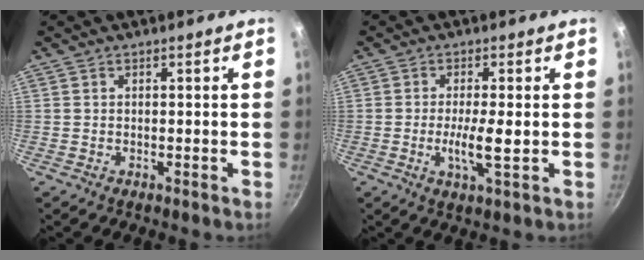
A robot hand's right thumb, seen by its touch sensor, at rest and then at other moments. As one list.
[{"total": 5.4, "force": [-0.6, 0.8, 5.3], "torque": [-0.100, -0.004, -0.012]}]